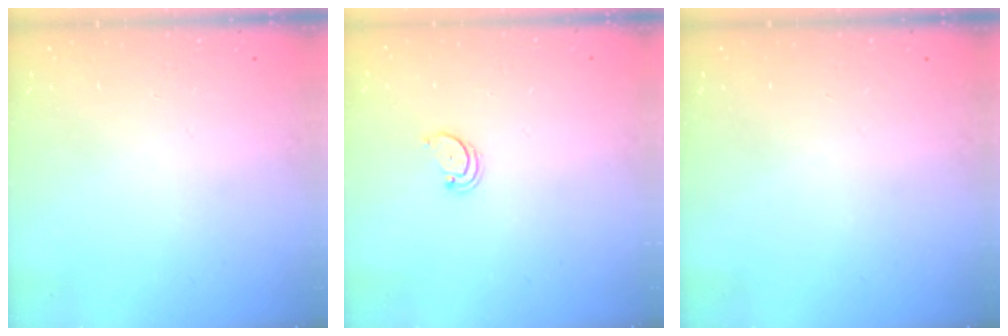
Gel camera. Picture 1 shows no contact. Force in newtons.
{"total": 2.0, "press": 2.0, "slide": 0.2}
{"total": 0.0}